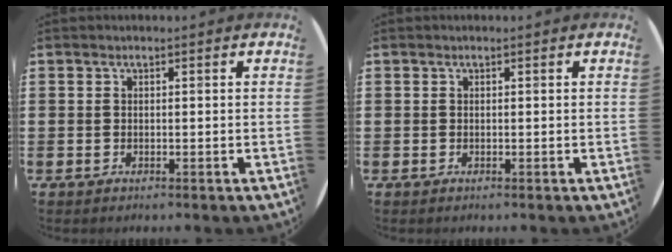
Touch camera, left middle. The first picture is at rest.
{"total": 0.0}